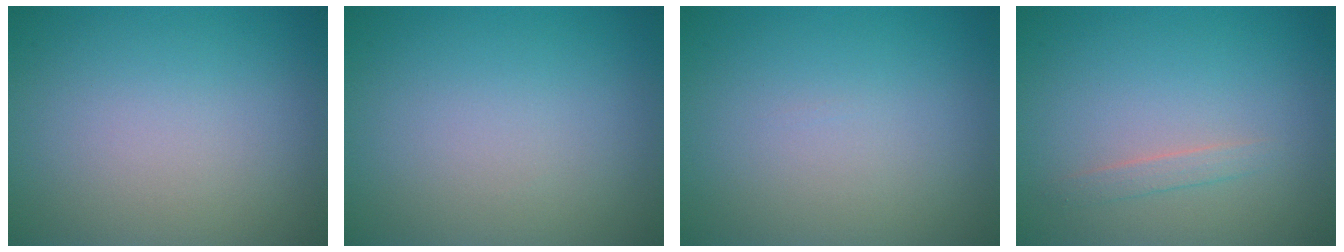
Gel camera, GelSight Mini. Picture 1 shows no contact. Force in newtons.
{"total": 0.0}
{"total": 0.0}
{"total": 1.1, "press": 1.1, "slide": 0.0}